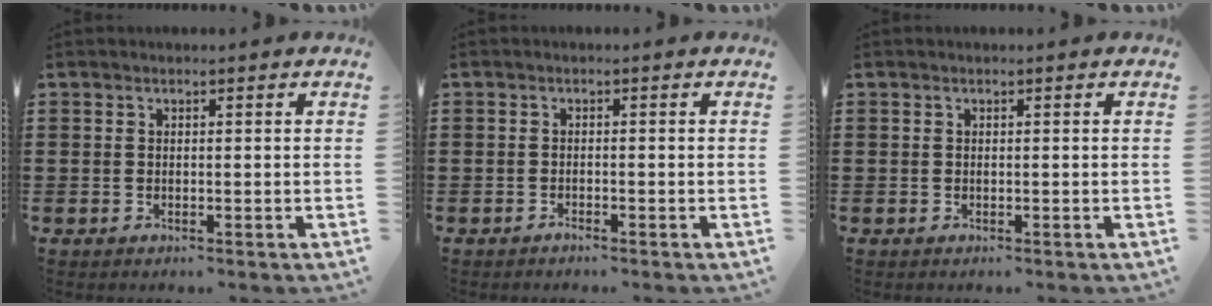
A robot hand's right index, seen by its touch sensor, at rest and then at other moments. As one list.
[{"total": 0.8, "force": [-0.7, 0.0, 0.2], "torque": [-0.004, -0.002, -0.014]}, {"total": 0.0}]